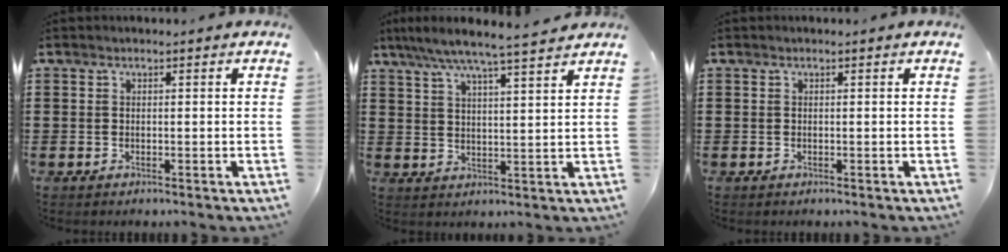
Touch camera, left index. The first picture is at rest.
{"total": 5.8, "force": [5.1, -0.5, 2.8], "torque": [-0.072, -0.028, 0.085]}
{"total": 0.0}